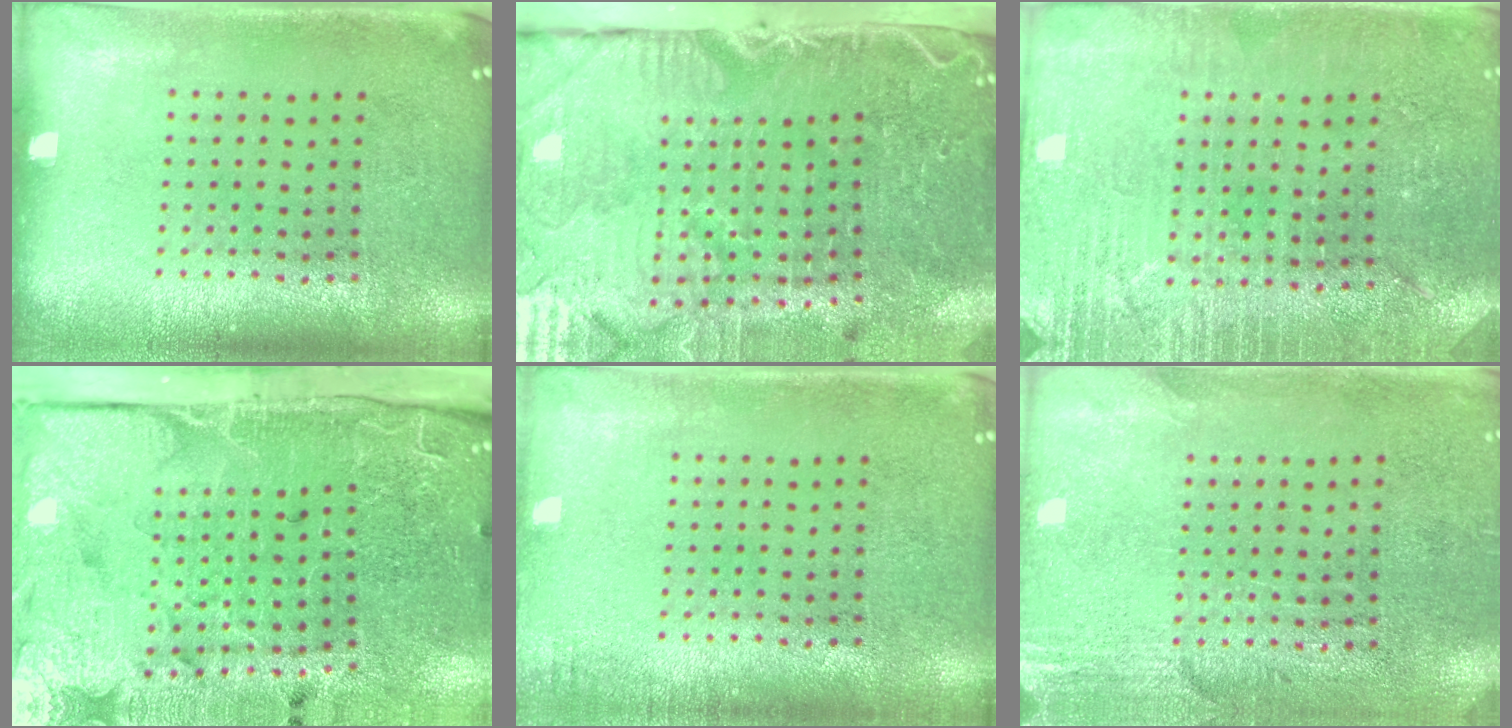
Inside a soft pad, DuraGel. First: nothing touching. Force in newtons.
{"total": 5.3, "press": 4.4, "slide": 3.1}
{"total": 3.1, "press": 3.1, "slide": 0.5}
{"total": 4.8, "press": 4.0, "slide": 2.6}
{"total": 1.0, "press": 1.0, "slide": 0.1}
{"total": 2.8, "press": 2.4, "slide": 1.3}